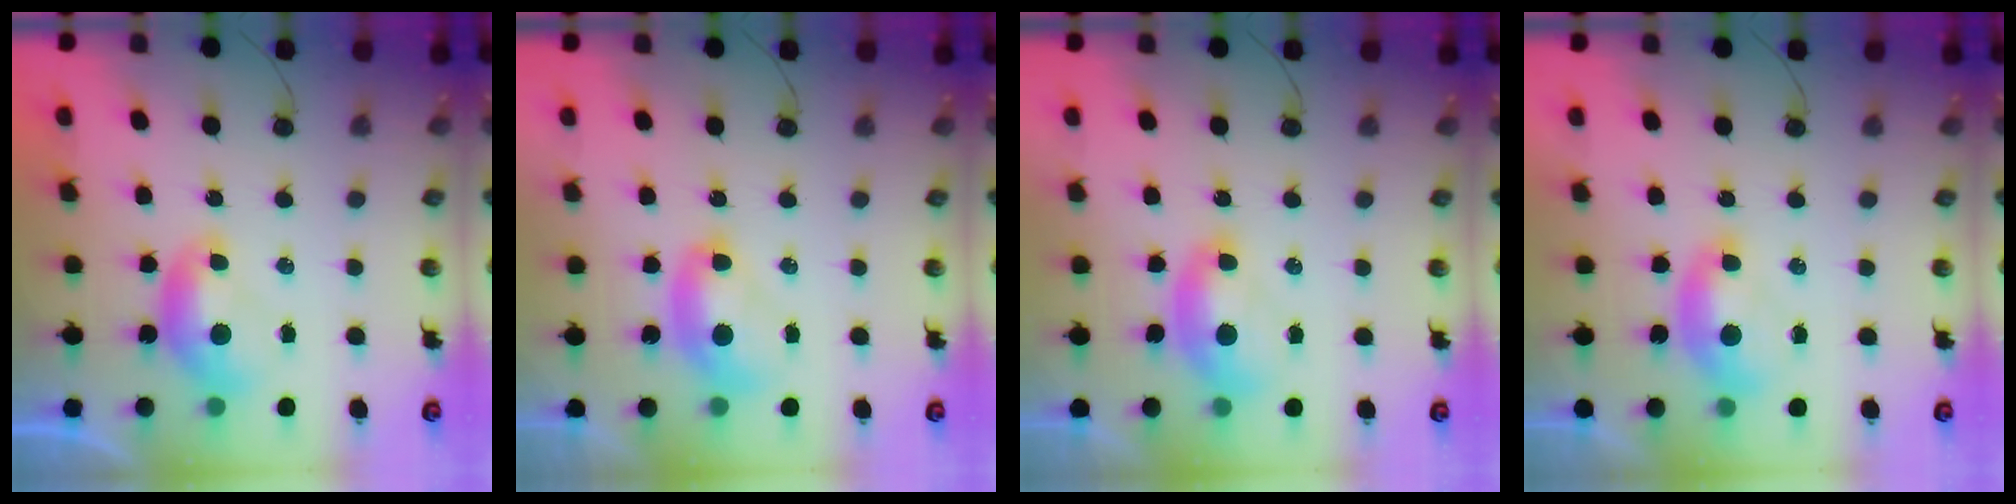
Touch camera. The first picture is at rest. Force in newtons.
{"total": 2.6, "press": 2.6, "slide": 0.1}
{"total": 2.0, "press": 1.9, "slide": 0.6}
{"total": 1.7, "press": 1.6, "slide": 0.6}